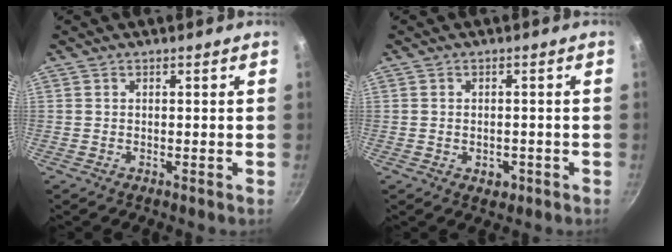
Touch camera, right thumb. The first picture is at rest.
{"total": 2.7, "force": [-1.0, 1.9, 1.7], "torque": [-0.020, 0.005, -0.009]}